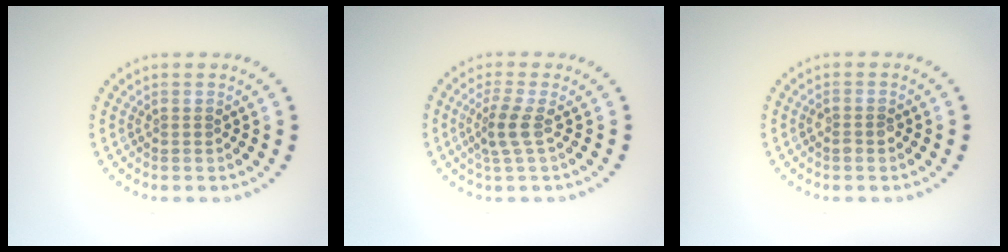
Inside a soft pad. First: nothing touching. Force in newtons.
{"total": 2.3, "press": 1.9, "slide": 1.3}
{"total": 1.0, "press": 1.0, "slide": 0.2}